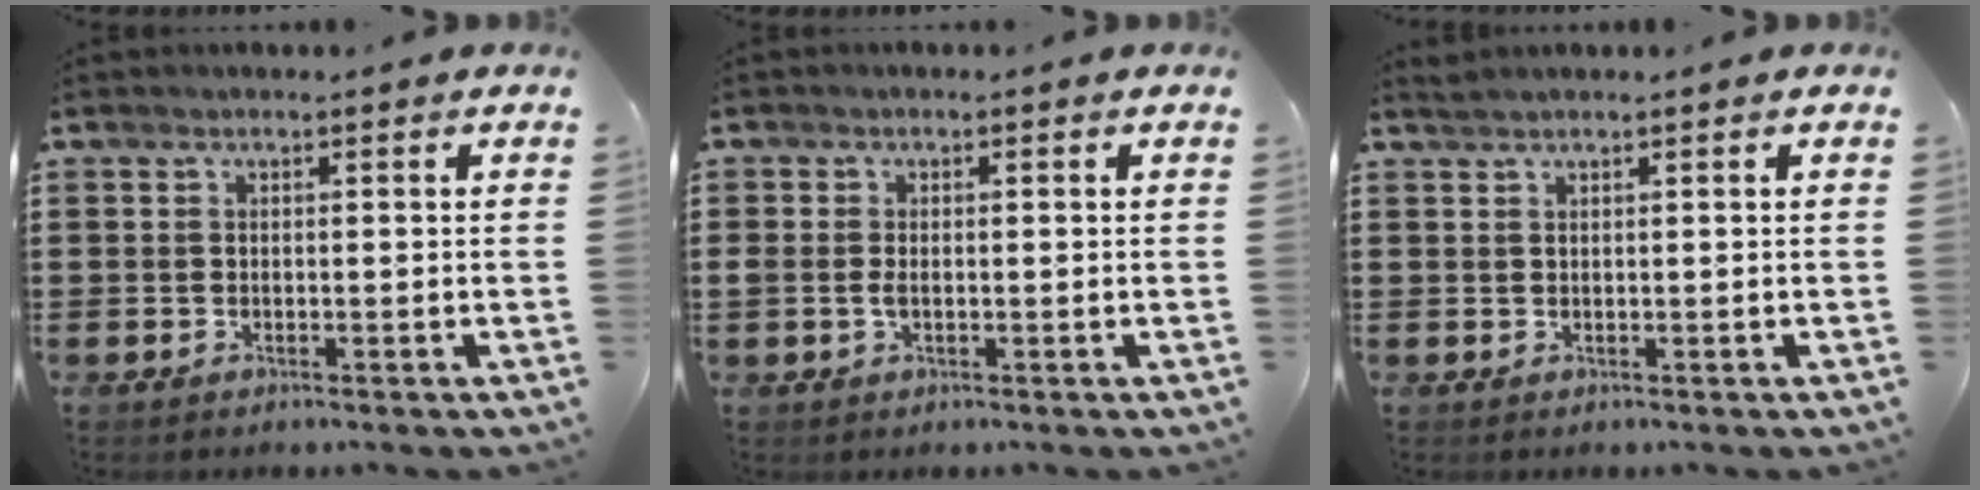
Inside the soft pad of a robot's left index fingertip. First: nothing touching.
{"total": 1.9, "force": [-0.2, 0.9, 1.6], "torque": [-0.039, 0.000, -0.009]}
{"total": 0.9, "force": [0.8, -0.1, 0.4], "torque": [-0.007, 0.000, 0.016]}